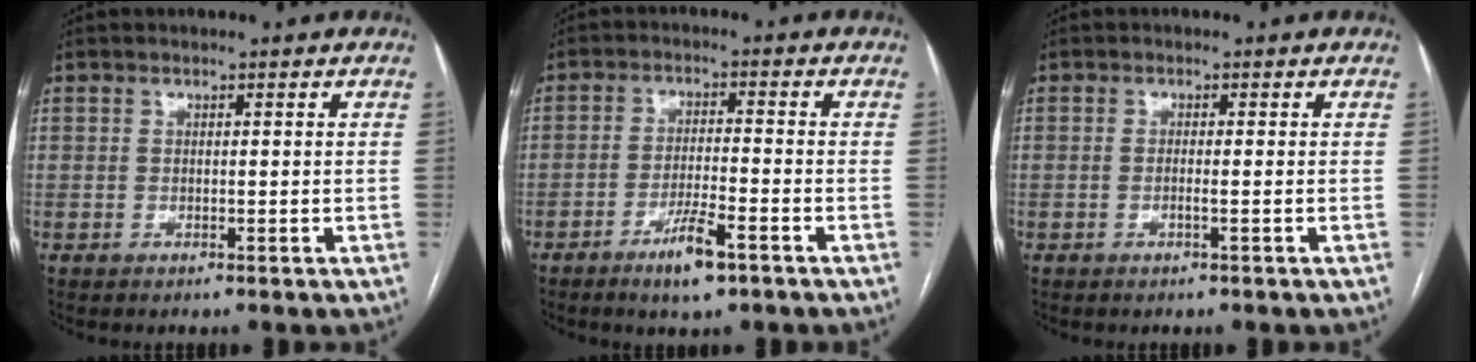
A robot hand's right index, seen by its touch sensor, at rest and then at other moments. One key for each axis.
{"total": 5.8, "fx": -3.5, "fy": 0.8, "fz": 4.5, "tx": -0.086, "ty": -0.005, "tz": -0.060}
{"total": 0.9, "fx": -0.3, "fy": -0.2, "fz": 0.8, "tx": -0.017, "ty": 0.000, "tz": -0.006}